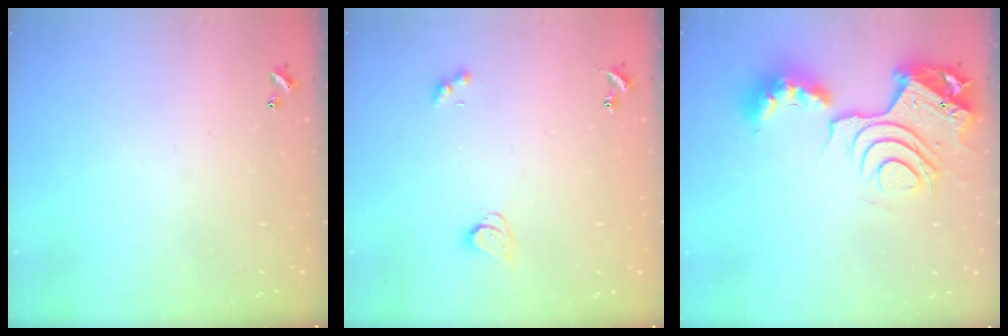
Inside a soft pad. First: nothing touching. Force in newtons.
{"total": 2.4, "press": 2.3, "slide": 0.6}
{"total": 14.1, "press": 14.0, "slide": 1.8}